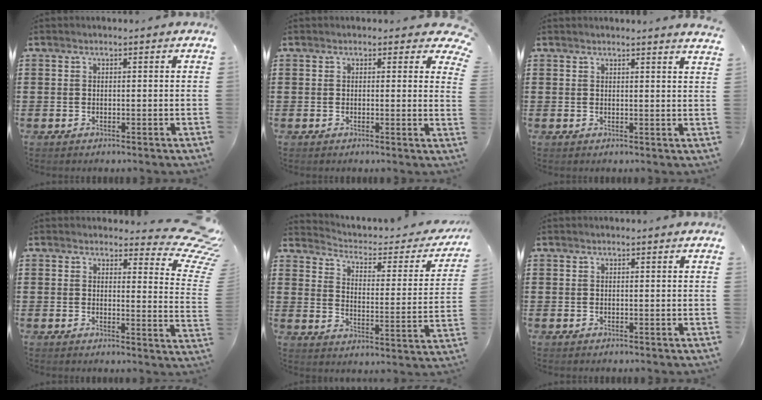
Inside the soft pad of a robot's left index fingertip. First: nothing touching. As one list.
[{"total": 1.6, "force": [1.1, 0.8, 0.8], "torque": [-0.012, 0.002, 0.019]}, {"total": 1.7, "force": [1.6, -0.3, 0.4], "torque": [-0.001, -0.005, 0.029]}, {"total": 5.8, "force": [4.5, 1.7, 3.3], "torque": [-0.043, -0.032, 0.073]}, {"total": 2.1, "force": [1.6, 0.9, 1.1], "torque": [-0.038, -0.020, 0.016]}, {"total": 0.0}]